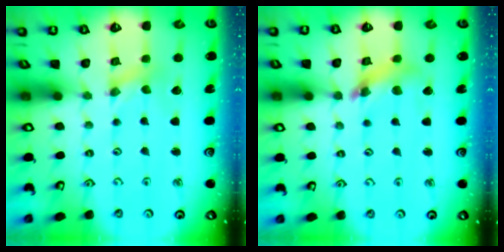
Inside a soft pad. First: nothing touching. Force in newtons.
{"total": 10.0, "press": 9.9, "slide": 1.3}